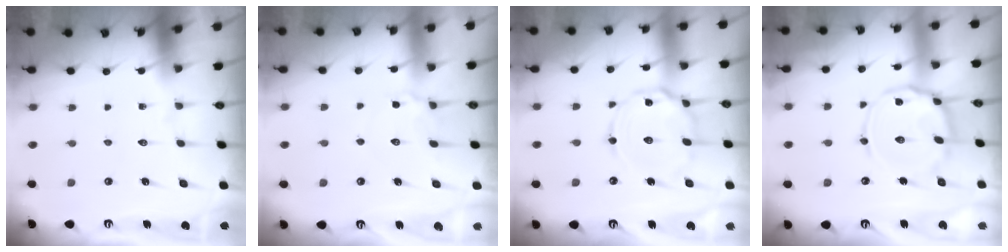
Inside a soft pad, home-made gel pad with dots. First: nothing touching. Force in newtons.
{"total": 3.6, "press": 3.6, "slide": 0.7}
{"total": 11.6, "press": 11.5, "slide": 0.8}
{"total": 12.9, "press": 12.9, "slide": 1.0}